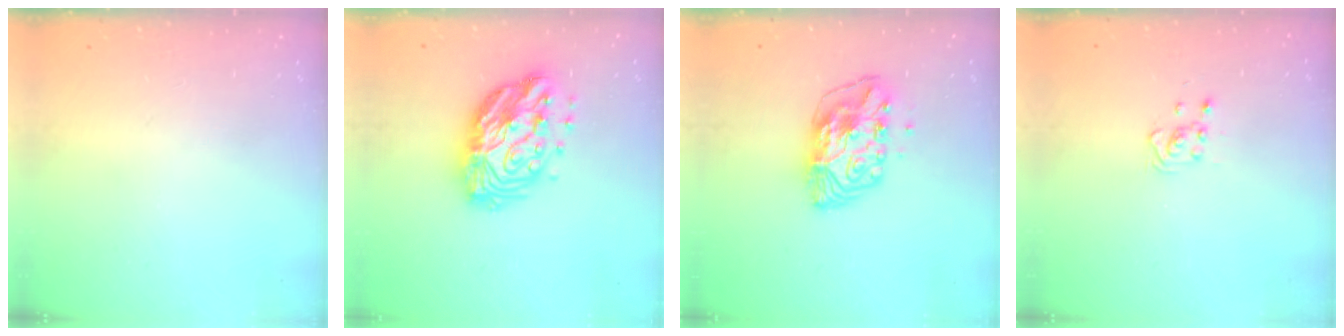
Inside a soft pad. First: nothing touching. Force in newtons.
{"total": 16.6, "press": 16.5, "slide": 1.5}
{"total": 10.4, "press": 10.4, "slide": 1.1}
{"total": 3.7, "press": 3.6, "slide": 0.5}